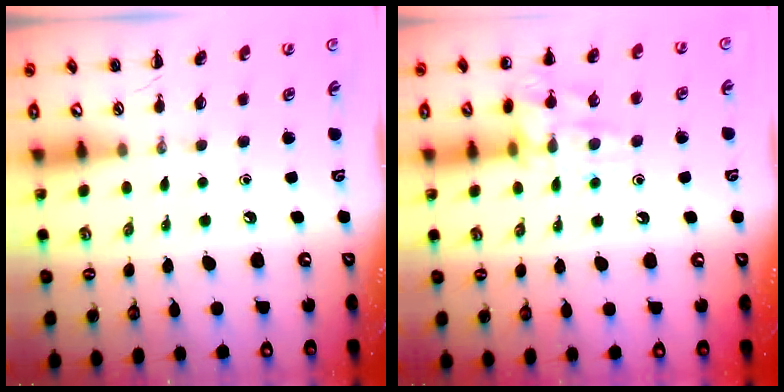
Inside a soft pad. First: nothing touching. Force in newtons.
{"total": 13.3, "press": 13.3, "slide": 1.1}